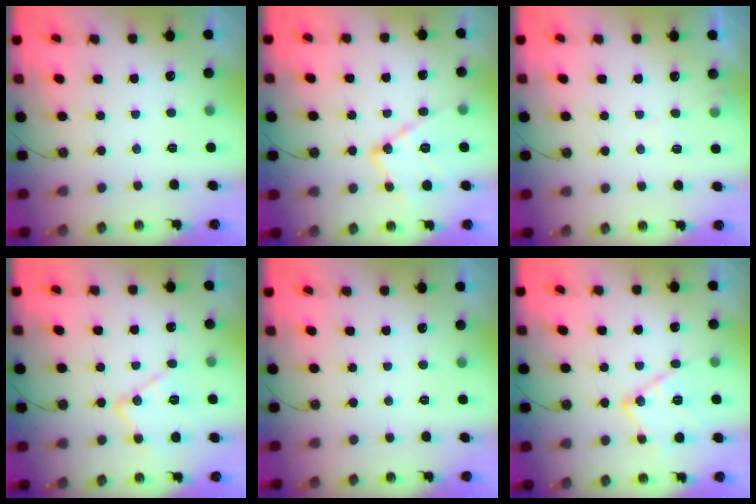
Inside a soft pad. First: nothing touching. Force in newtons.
{"total": 14.0, "press": 14.0, "slide": 1.1}
{"total": 5.0, "press": 4.9, "slide": 0.7}
{"total": 14.0, "press": 13.9, "slide": 1.0}
{"total": 0.0}
{"total": 14.0, "press": 13.9, "slide": 1.1}